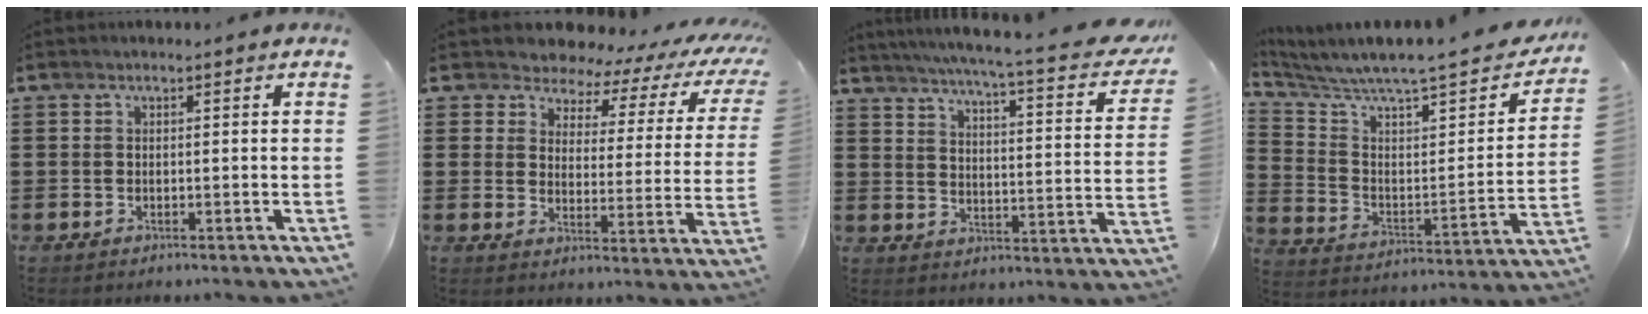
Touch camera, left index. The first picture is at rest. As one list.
[{"total": 4.6, "force": [4.1, 1.9, 0.7], "torque": [-0.037, -0.031, 0.064]}, {"total": 5.8, "force": [4.7, -0.5, 3.3], "torque": [-0.077, -0.043, 0.073]}, {"total": 5.7, "force": [4.7, 0.5, 3.1], "torque": [-0.085, -0.045, 0.073]}]